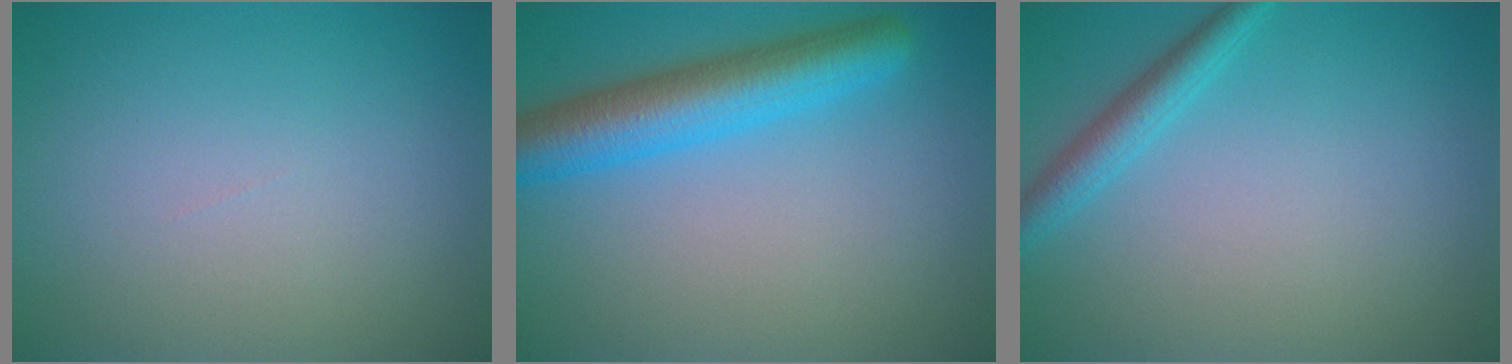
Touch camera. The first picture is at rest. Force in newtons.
{"total": 6.0, "press": 6.0, "slide": 0.3}
{"total": 2.4, "press": 2.4, "slide": 0.1}